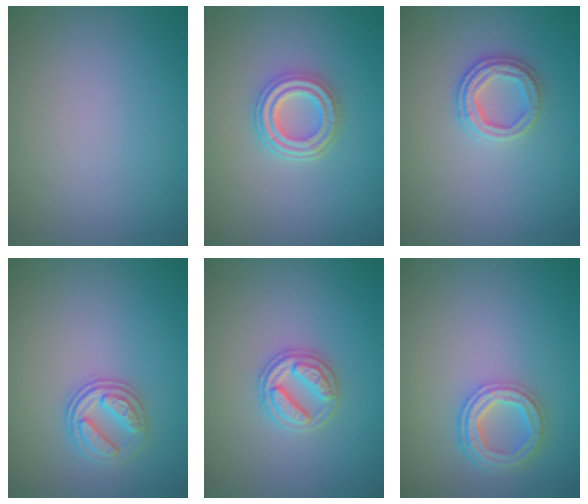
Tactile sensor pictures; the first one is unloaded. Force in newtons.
{"total": 4.0, "press": 3.1, "slide": 2.5}
{"total": 2.6, "press": 2.5, "slide": 0.3}
{"total": 2.6, "press": 2.5, "slide": 0.7}
{"total": 2.7, "press": 2.7, "slide": 0.3}
{"total": 4.1, "press": 3.2, "slide": 2.6}